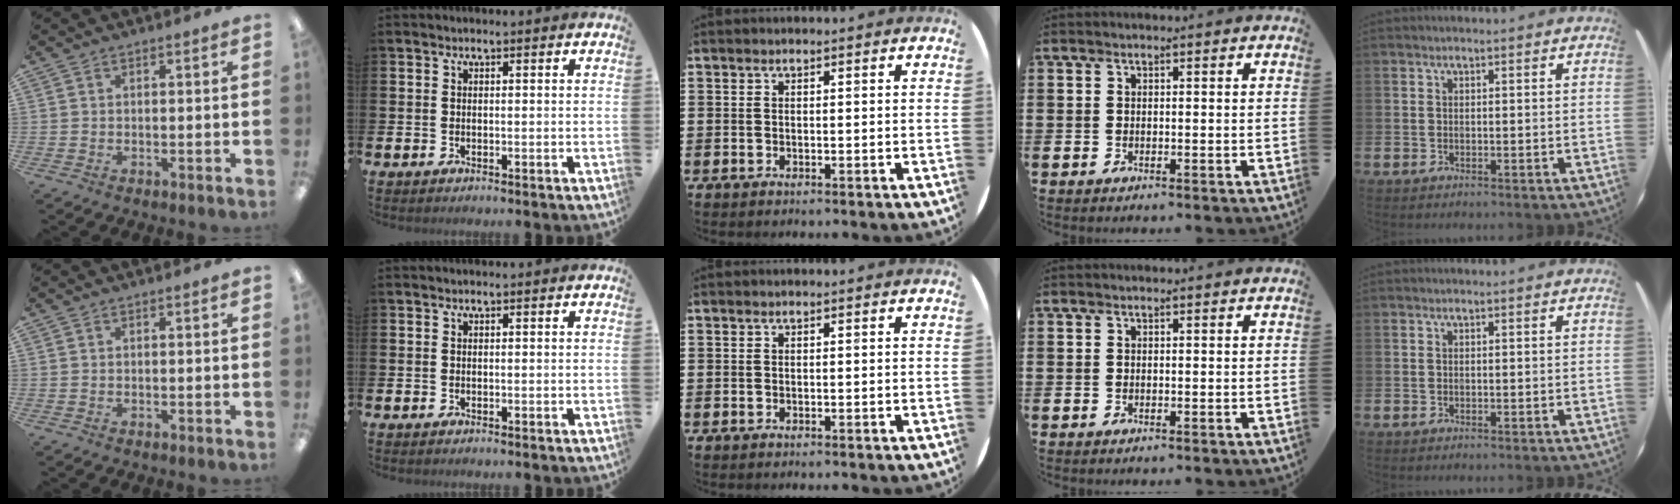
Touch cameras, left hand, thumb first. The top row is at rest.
{}